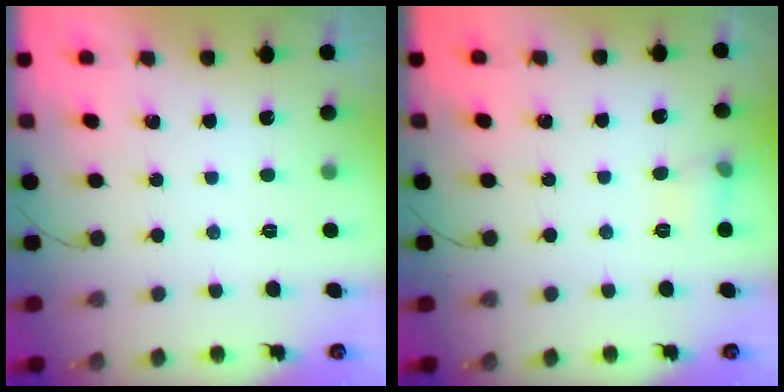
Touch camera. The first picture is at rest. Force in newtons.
{"total": 6.6, "press": 6.4, "slide": 1.6}